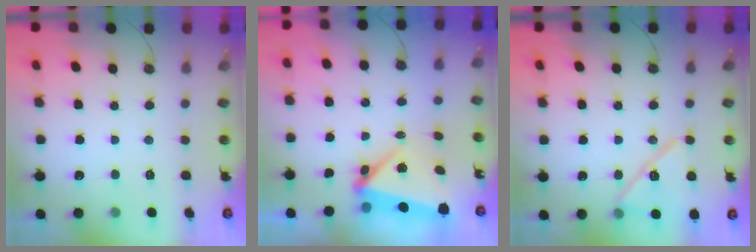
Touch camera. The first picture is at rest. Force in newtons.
{"total": 5.3, "press": 5.3, "slide": 0.9}
{"total": 13.0, "press": 13.0, "slide": 1.0}